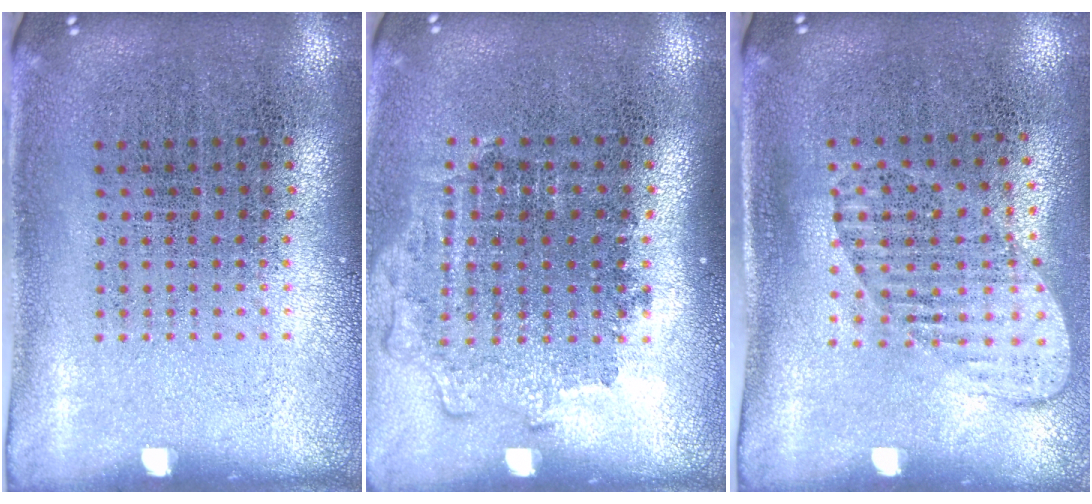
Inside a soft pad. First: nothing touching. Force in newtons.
{"total": 1.2, "press": 1.1, "slide": 0.5}
{"total": 1.5, "press": 1.2, "slide": 0.8}